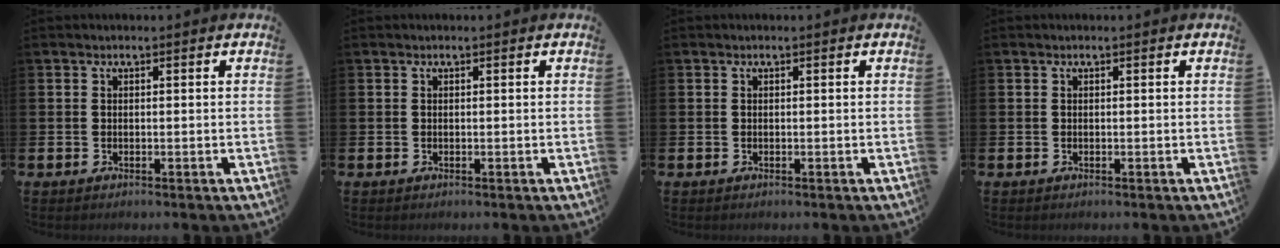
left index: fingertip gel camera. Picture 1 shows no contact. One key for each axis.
{"total": 0.0}
{"total": 0.0}
{"total": 0.0}